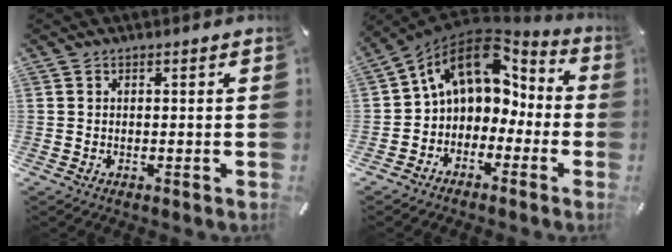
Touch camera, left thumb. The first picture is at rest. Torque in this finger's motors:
{"motor_torque": [1.29, 3.72, 1.61, 1.05, 0.22]}